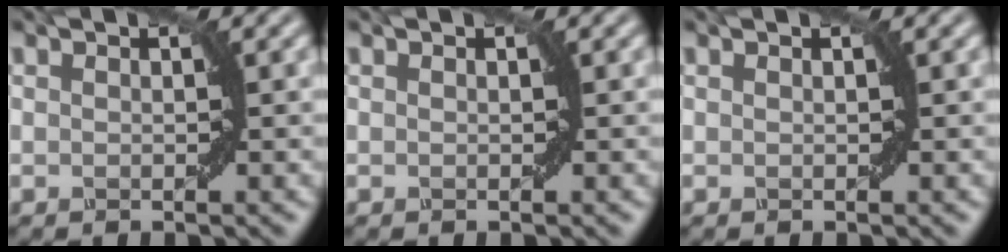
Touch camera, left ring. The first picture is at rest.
{"total": 0.0}
{"total": 0.0}